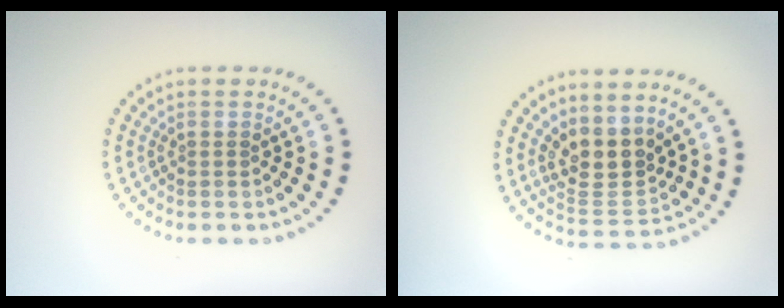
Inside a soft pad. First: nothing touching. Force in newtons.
{"total": 3.9, "press": 3.4, "slide": 1.9}